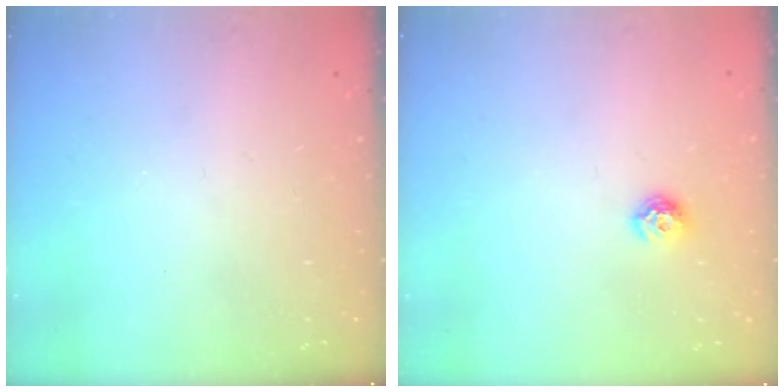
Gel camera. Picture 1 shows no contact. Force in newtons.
{"total": 7.1, "press": 7.1, "slide": 0.8}